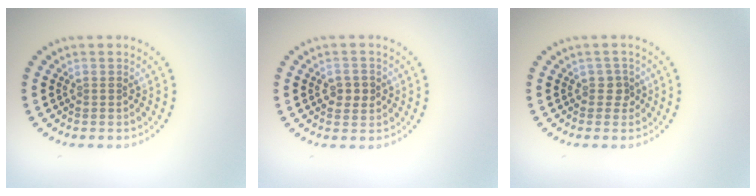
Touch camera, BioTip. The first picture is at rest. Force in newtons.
{"total": 2.0, "press": 2.0, "slide": 0.1}
{"total": 1.2, "press": 1.0, "slide": 0.6}